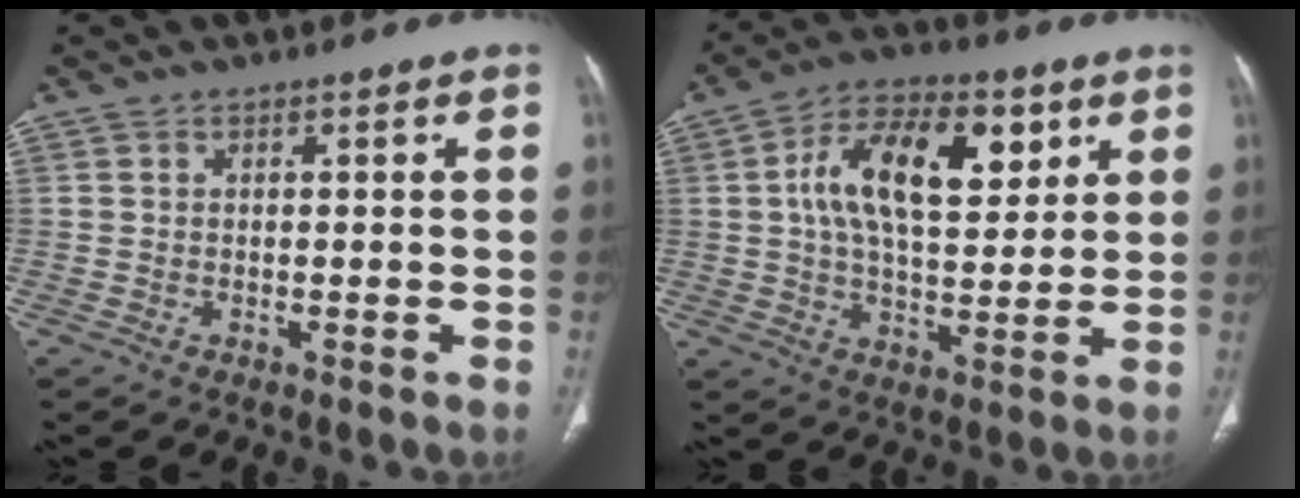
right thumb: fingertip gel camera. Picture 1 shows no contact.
{"total": 16.8, "force": [4.9, 8.9, 13.3], "torque": [-0.197, -0.001, 0.081]}